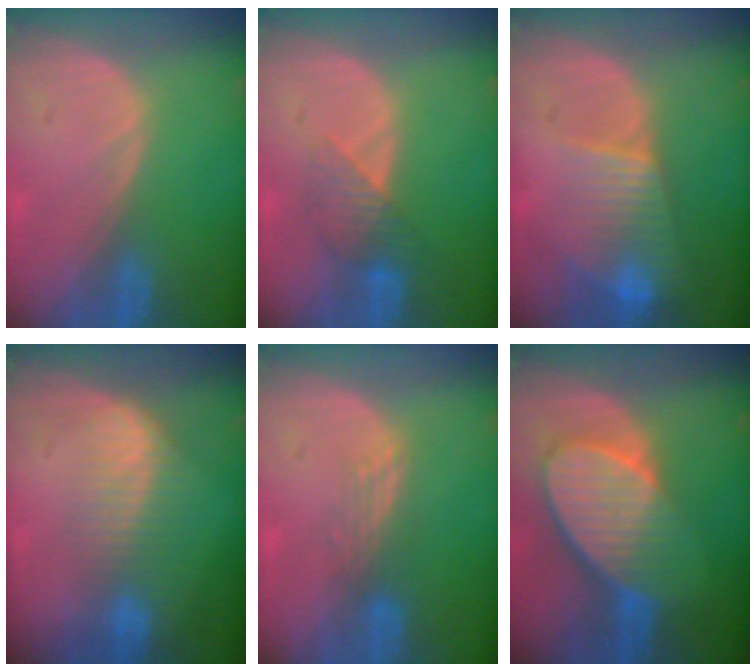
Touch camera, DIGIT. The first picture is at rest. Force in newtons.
{"total": 4.0, "press": 3.8, "slide": 1.0}
{"total": 7.9, "press": 6.9, "slide": 3.8}
{"total": 7.1, "press": 6.3, "slide": 3.3}
{"total": 3.0, "press": 2.5, "slide": 1.7}
{"total": 10.0, "press": 8.8, "slide": 4.7}